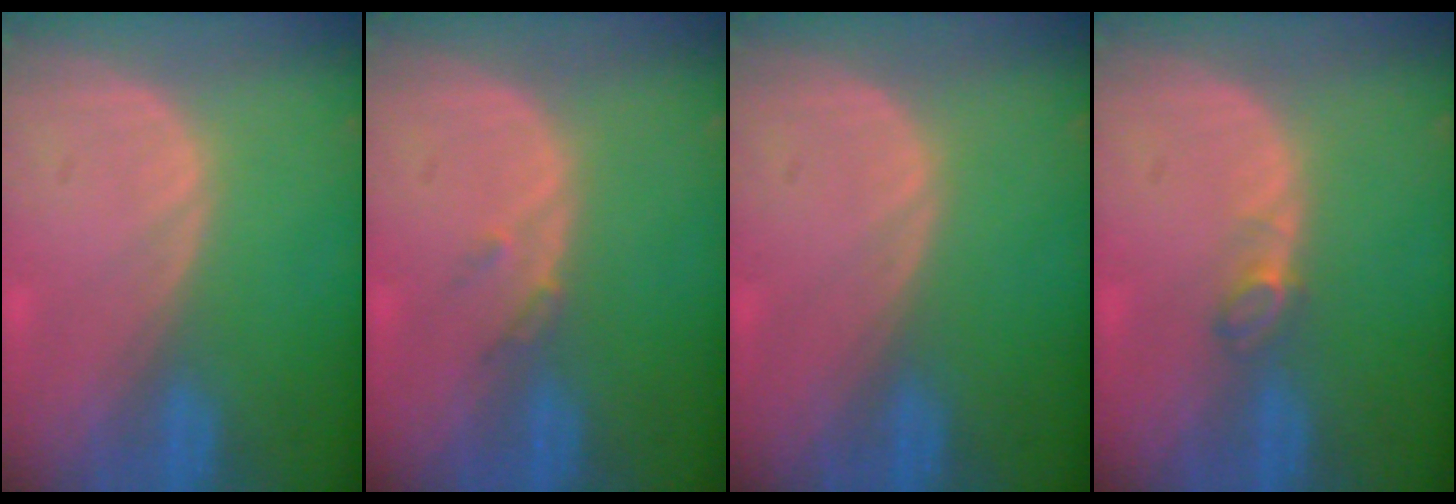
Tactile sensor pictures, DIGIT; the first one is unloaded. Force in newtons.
{"total": 1.5, "press": 1.3, "slide": 0.7}
{"total": 0.0}
{"total": 2.0, "press": 1.9, "slide": 0.4}